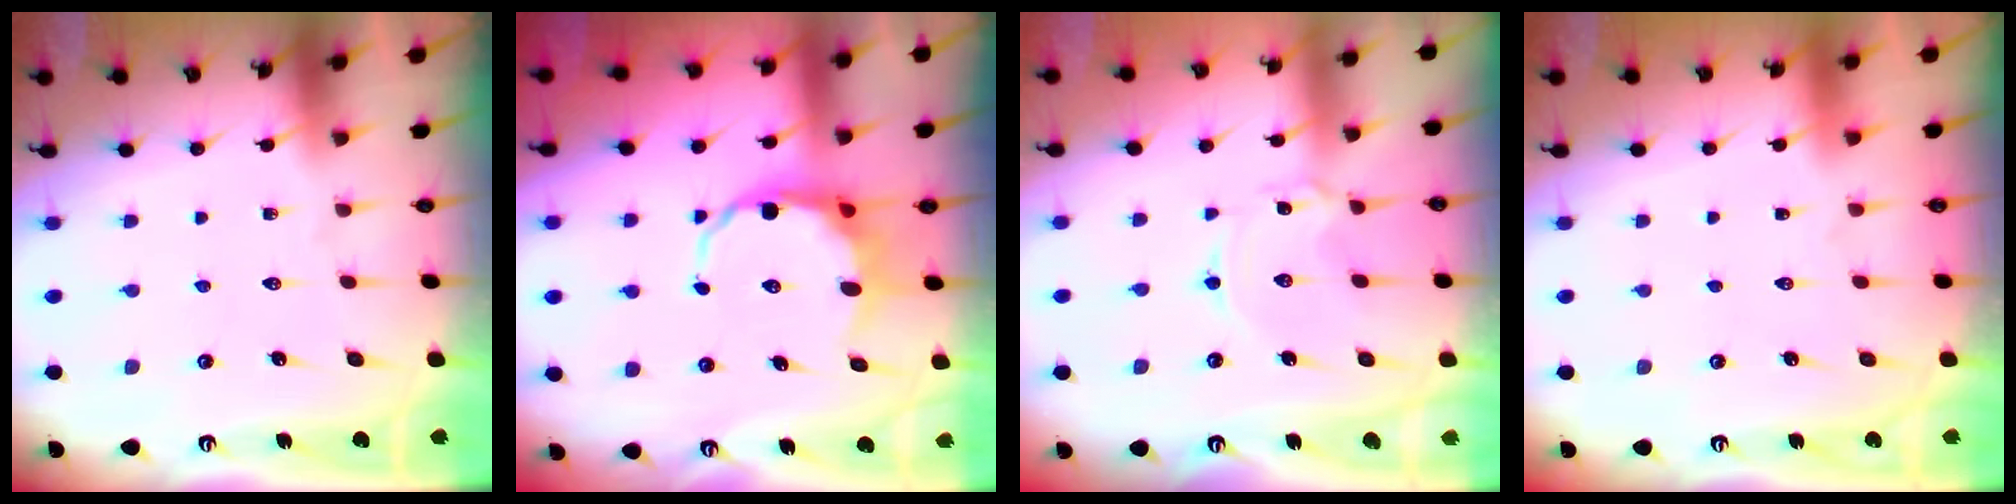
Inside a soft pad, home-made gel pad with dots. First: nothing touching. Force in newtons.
{"total": 7.4, "press": 7.0, "slide": 2.2}
{"total": 1.4, "press": 1.4, "slide": 0.2}
{"total": 1.6, "press": 1.6, "slide": 0.1}